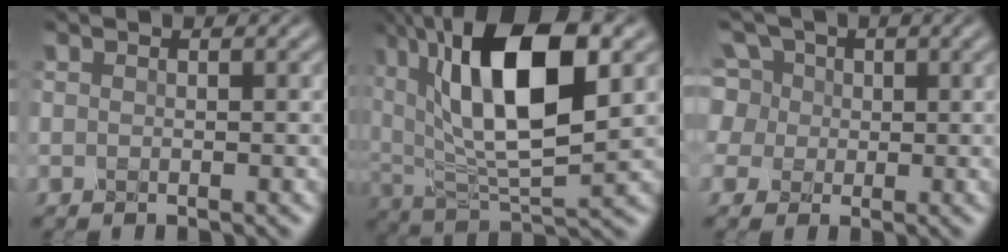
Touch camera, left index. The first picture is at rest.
{"total": 11.9, "force": [4.2, 4.3, 10.3], "torque": [-0.191, 0.007, 0.083]}
{"total": 3.8, "force": [0.9, 3.6, 0.7], "torque": [-0.052, 0.028, 0.006]}